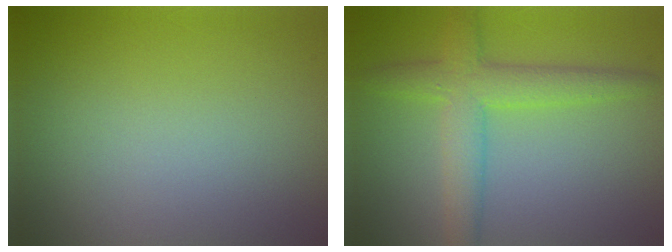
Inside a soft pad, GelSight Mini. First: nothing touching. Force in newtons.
{"total": 4.8, "press": 4.8, "slide": 0.1}